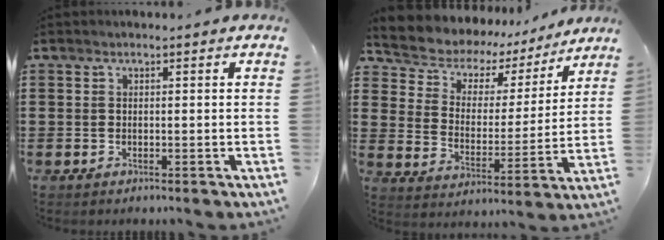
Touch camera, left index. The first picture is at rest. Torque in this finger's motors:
{"motor_torque": [2.14, 0.00, 0.45, 0.08]}